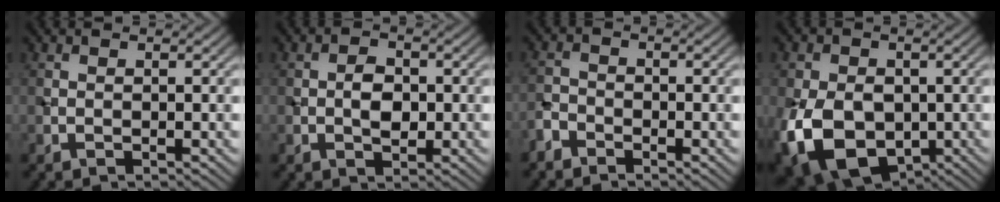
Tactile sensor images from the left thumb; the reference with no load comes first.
{"total": 2.9, "force": [-0.3, 1.8, 2.2], "torque": [-0.038, 0.002, -0.008]}
{"total": 2.4, "force": [-2.1, 1.1, 0.6], "torque": [-0.013, -0.003, -0.055]}
{"total": 13.0, "force": [-4.0, 9.1, 8.5], "torque": [-0.159, -0.024, -0.067]}